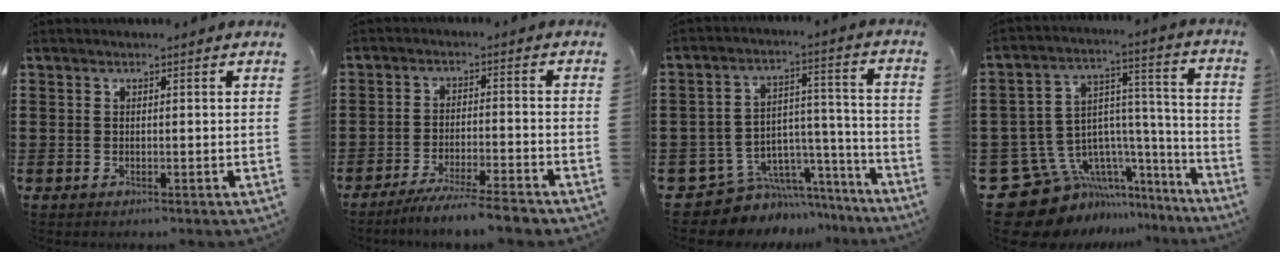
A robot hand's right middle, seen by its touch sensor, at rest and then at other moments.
{"total": 5.3, "force": [-4.9, -0.2, 2.0], "torque": [-0.037, -0.009, -0.094]}
{"total": 7.7, "force": [-6.3, 4.4, 0.7], "torque": [-0.019, 0.014, -0.113]}
{"total": 11.3, "force": [-7.1, 8.0, 3.7], "torque": [-0.119, -0.003, -0.119]}